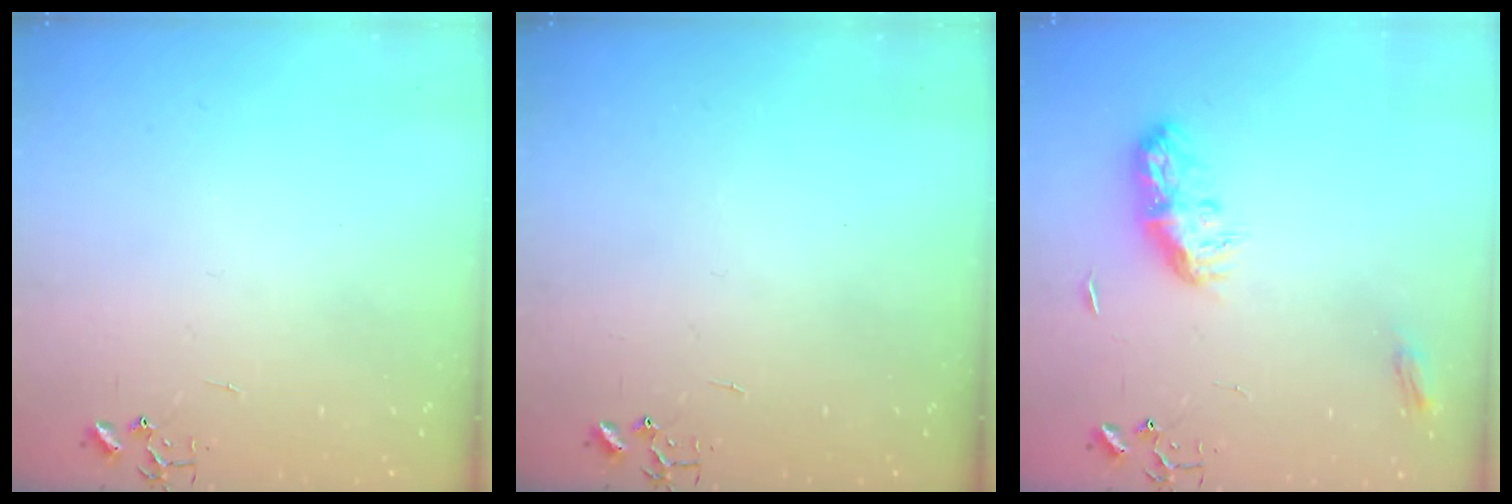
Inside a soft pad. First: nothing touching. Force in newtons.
{"total": 0.0}
{"total": 9.9, "press": 9.9, "slide": 0.1}